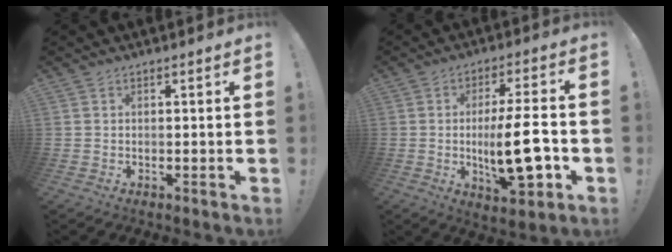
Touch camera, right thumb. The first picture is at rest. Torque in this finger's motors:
{"motor_torque": [0.50, 0.59, 0.44, -0.31, 0.06]}